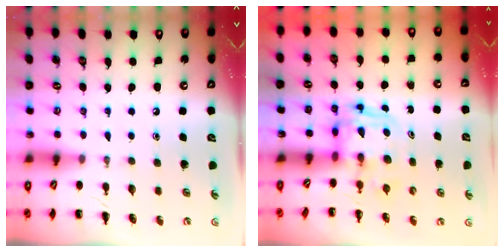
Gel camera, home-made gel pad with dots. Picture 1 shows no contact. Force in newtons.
{"total": 2.7, "press": 2.7, "slide": 0.2}